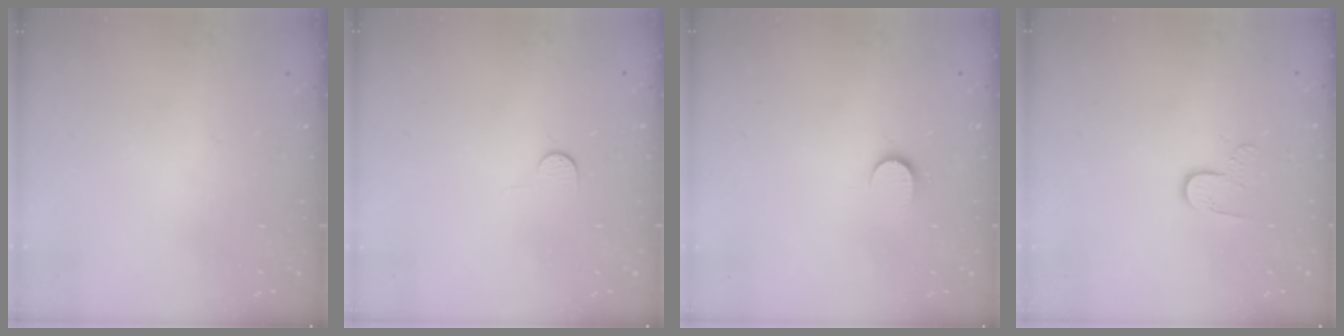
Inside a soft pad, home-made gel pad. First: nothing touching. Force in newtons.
{"total": 4.9, "press": 4.9, "slide": 0.5}
{"total": 6.7, "press": 6.7, "slide": 0.6}
{"total": 5.9, "press": 5.9, "slide": 0.6}